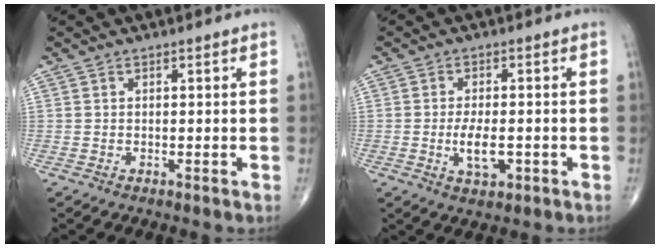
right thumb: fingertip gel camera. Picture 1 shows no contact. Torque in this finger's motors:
{"motor_torque": [1.03, 0.45, 0.85, -0.47, 0.21]}